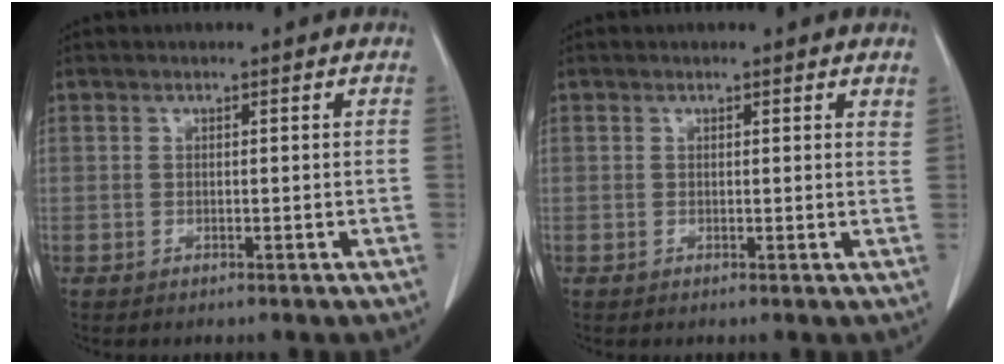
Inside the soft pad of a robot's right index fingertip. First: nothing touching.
{"total": 1.3, "force": [1.2, 0.3, 0.3], "torque": [-0.004, -0.003, 0.005]}